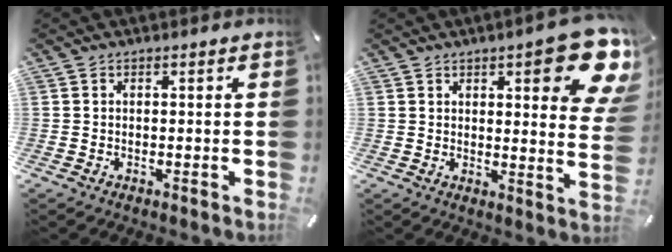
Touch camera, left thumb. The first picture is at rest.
{"total": 15.5, "force": [7.9, 4.6, 12.5], "torque": [-0.153, -0.052, 0.122]}